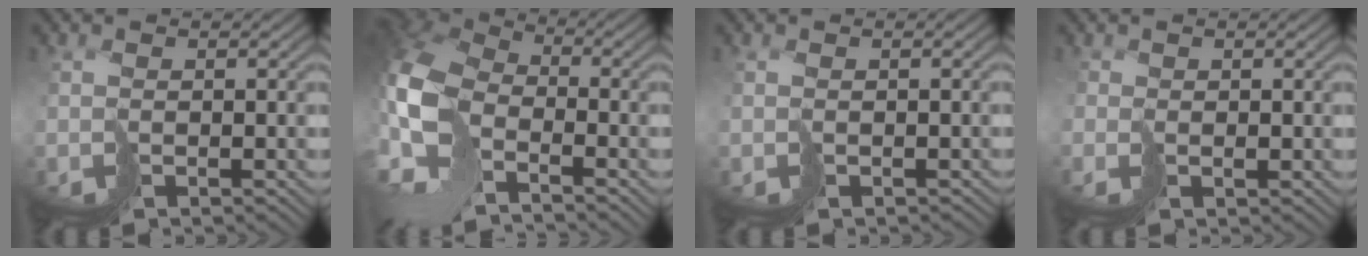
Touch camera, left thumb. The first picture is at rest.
{"total": 13.0, "force": [-4.3, 8.4, 8.9], "torque": [-0.239, -0.019, -0.086]}
{"total": 0.7, "force": [-0.4, 0.5, 0.3], "torque": [-0.003, -0.003, -0.006]}
{"total": 1.0, "force": [0.6, 0.0, -0.9], "torque": [0.022, 0.000, 0.013]}